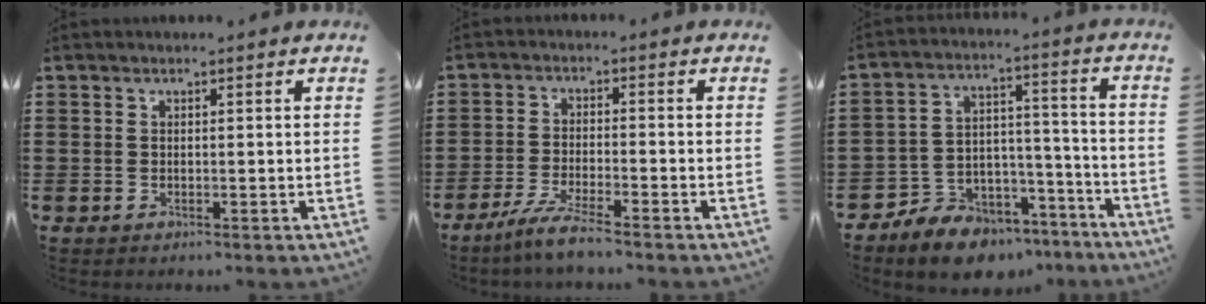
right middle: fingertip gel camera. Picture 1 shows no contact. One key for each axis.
{"total": 4.8, "fx": -4.0, "fy": -0.2, "fz": 2.7, "tx": -0.064, "ty": -0.016, "tz": -0.079}
{"total": 8.8, "fx": -8.1, "fy": 3.2, "fz": 1.2, "tx": -0.023, "ty": 0.036, "tz": -0.157}